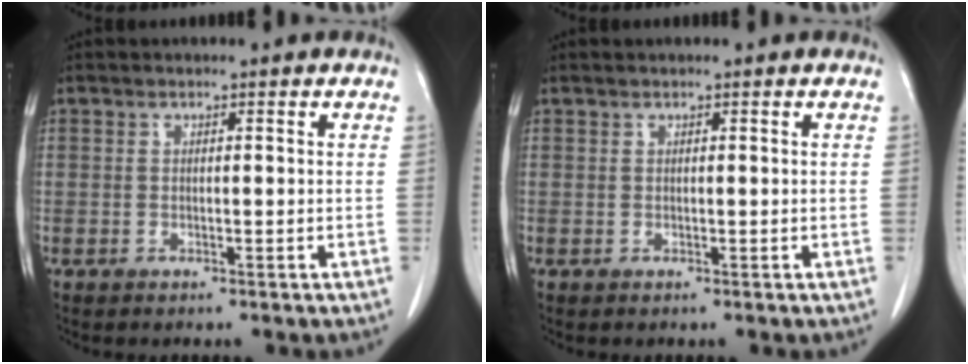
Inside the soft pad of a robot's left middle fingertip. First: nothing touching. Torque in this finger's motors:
{"motor_torque": [0.80, -0.79, 0.04, 0.01]}